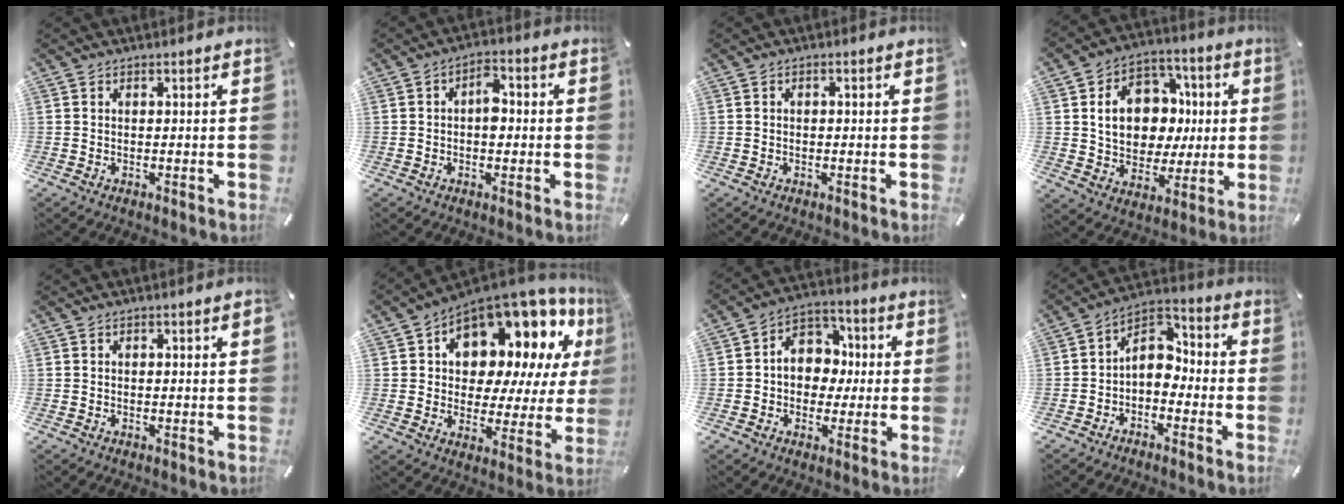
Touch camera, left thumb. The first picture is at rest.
{"total": 5.0, "force": [-0.2, 3.2, 3.9], "torque": [-0.050, 0.005, -0.010]}
{"total": 0.7, "force": [-0.2, 0.5, 0.5], "torque": [-0.009, 0.001, -0.006]}
{"total": 14.8, "force": [1.3, 12.4, 8.1], "torque": [-0.147, 0.010, 0.033]}
{"total": 0.8, "force": [0.1, 0.2, 0.8], "torque": [-0.014, 0.001, 0.001]}
{"total": 15.7, "force": [10.3, 9.1, 7.5], "torque": [-0.107, -0.096, 0.175]}
{"total": 9.3, "force": [-0.2, 8.4, 4.1], "torque": [-0.072, 0.009, -0.004]}
{"total": 7.7, "force": [-1.4, 5.9, 4.8], "torque": [-0.091, 0.011, -0.030]}